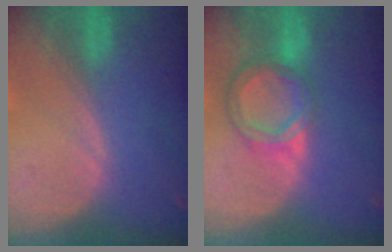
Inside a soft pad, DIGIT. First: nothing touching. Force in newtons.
{"total": 6.6, "press": 6.0, "slide": 2.8}